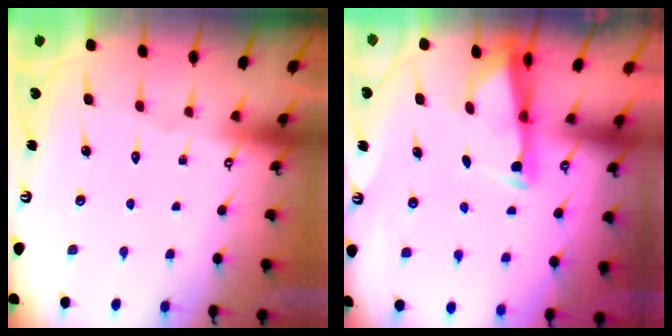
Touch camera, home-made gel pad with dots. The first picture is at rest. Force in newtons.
{"total": 2.9, "press": 2.8, "slide": 0.8}